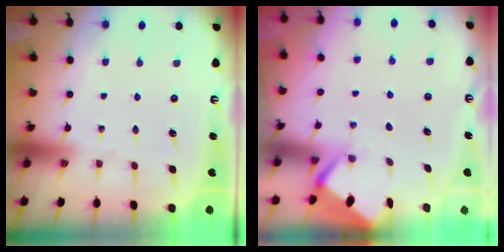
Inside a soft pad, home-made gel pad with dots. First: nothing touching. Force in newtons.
{"total": 2.8, "press": 2.8, "slide": 0.3}